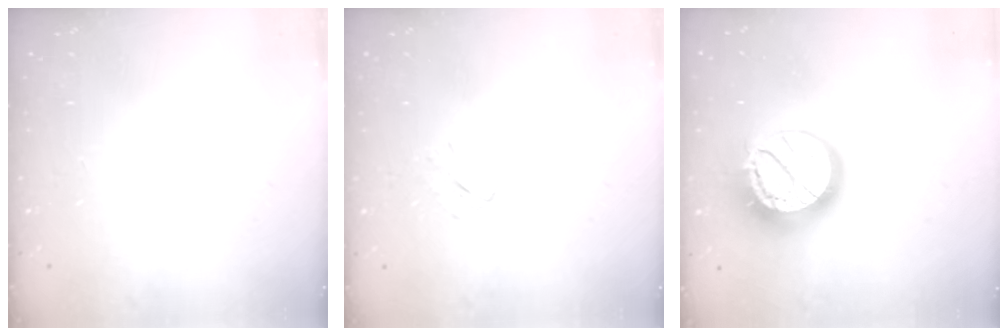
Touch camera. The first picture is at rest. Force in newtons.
{"total": 4.3, "press": 4.2, "slide": 0.5}
{"total": 19.7, "press": 19.7, "slide": 1.3}